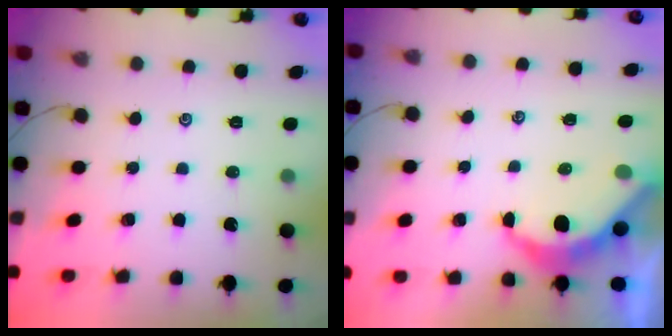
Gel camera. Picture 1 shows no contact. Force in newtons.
{"total": 6.3, "press": 6.3, "slide": 0.5}